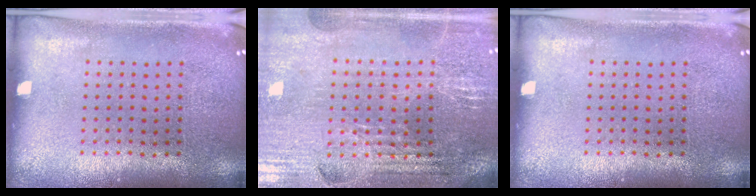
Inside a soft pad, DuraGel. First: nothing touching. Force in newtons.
{"total": 2.8, "press": 2.8, "slide": 0.4}
{"total": 0.0}